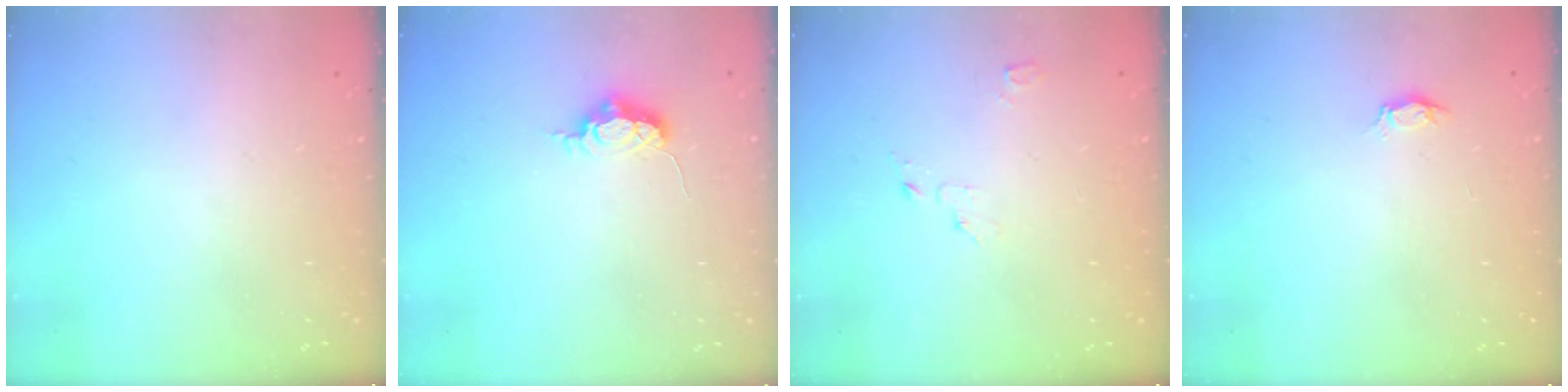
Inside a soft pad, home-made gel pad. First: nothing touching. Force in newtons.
{"total": 5.8, "press": 5.7, "slide": 0.5}
{"total": 2.4, "press": 2.4, "slide": 0.3}
{"total": 2.8, "press": 2.8, "slide": 0.3}